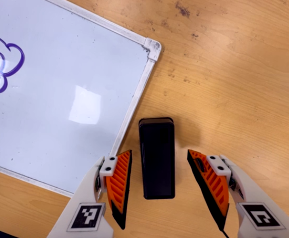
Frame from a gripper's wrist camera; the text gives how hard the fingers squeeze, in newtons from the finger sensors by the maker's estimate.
{"total": 0.0}